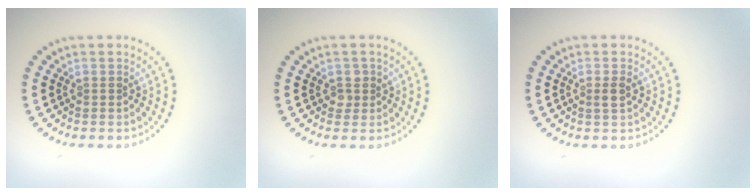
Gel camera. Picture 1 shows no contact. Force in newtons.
{"total": 1.1, "press": 1.1, "slide": 0.4}
{"total": 1.2, "press": 1.1, "slide": 0.5}